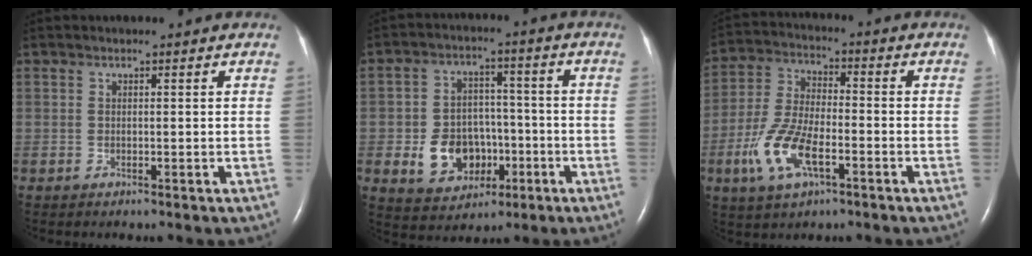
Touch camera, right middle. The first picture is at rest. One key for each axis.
{"total": 9.4, "fx": -2.5, "fy": 7.3, "fz": 5.4, "tx": -0.102, "ty": 0.016, "tz": -0.031}
{"total": 10.6, "fx": -4.3, "fy": 4.1, "fz": 8.9, "tx": -0.198, "ty": 0.000, "tz": -0.080}